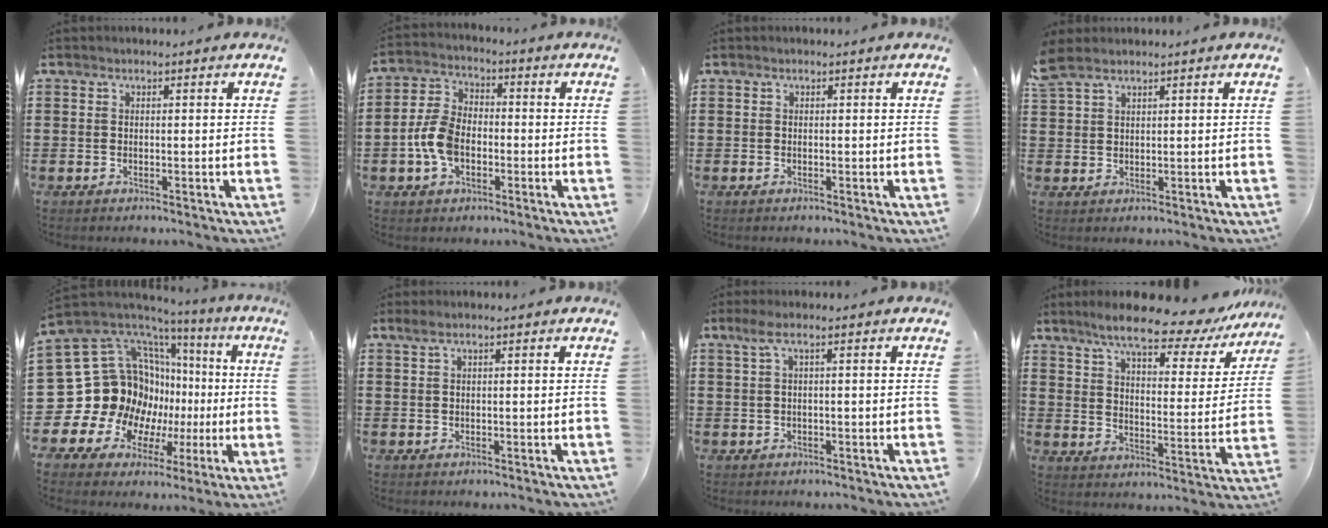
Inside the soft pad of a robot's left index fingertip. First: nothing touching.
{"total": 7.3, "force": [-1.9, 4.7, 5.3], "torque": [-0.141, 0.001, -0.045]}
{"total": 0.0}
{"total": 2.5, "force": [2.1, 0.9, 1.1], "torque": [-0.027, 0.004, 0.040]}
{"total": 19.1, "force": [-1.1, 16.8, 9.0], "torque": [-0.245, -0.038, 0.026]}
{"total": 0.9, "force": [0.4, 0.0, 0.9], "torque": [-0.016, -0.002, 0.007]}
{"total": 2.1, "force": [0.1, 0.2, 2.1], "torque": [-0.047, -0.001, -0.002]}
{"total": 10.0, "force": [8.4, 1.0, 5.4], "torque": [-0.112, -0.044, 0.137]}